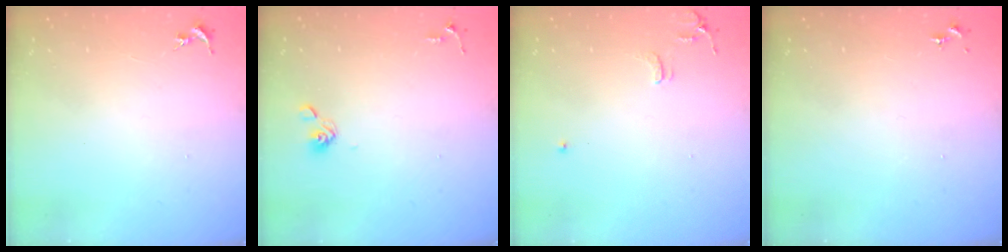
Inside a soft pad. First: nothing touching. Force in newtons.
{"total": 5.7, "press": 5.3, "slide": 2.1}
{"total": 6.4, "press": 6.3, "slide": 0.8}
{"total": 0.0}